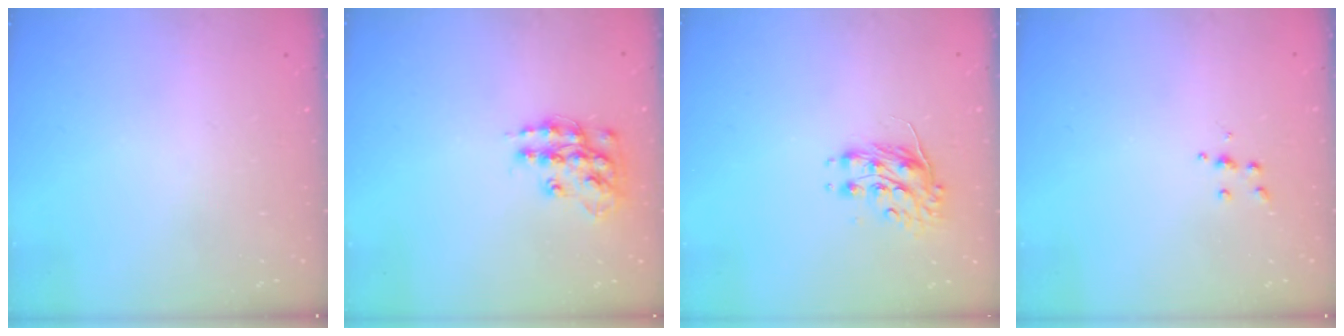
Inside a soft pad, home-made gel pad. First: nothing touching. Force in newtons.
{"total": 13.7, "press": 13.7, "slide": 0.9}
{"total": 8.0, "press": 8.0, "slide": 0.4}
{"total": 3.9, "press": 3.8, "slide": 0.4}